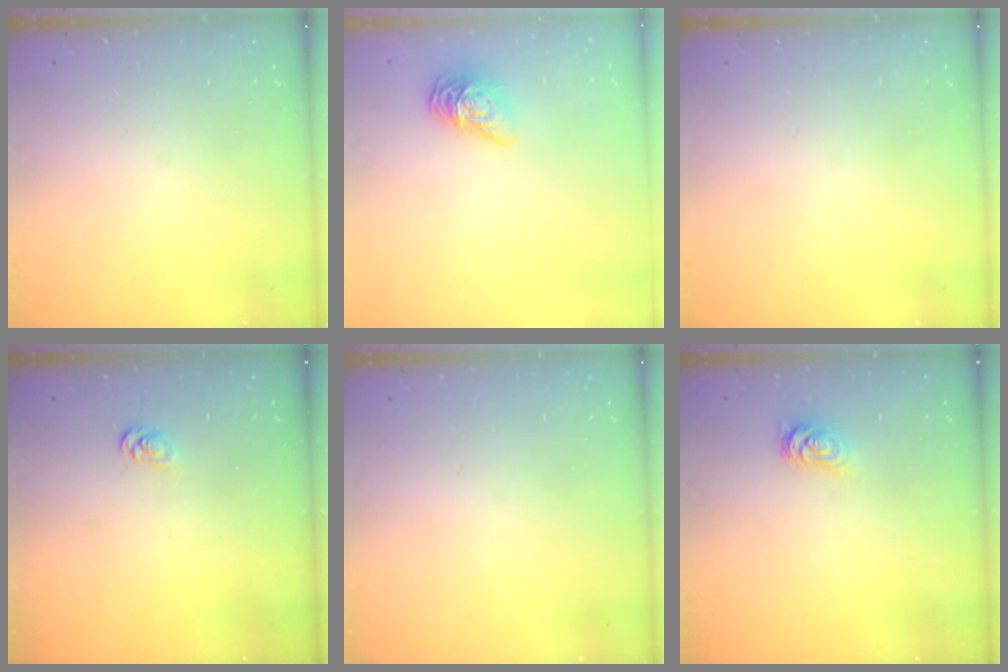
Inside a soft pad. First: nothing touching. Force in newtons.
{"total": 10.6, "press": 10.6, "slide": 1.0}
{"total": 0.0}
{"total": 2.5, "press": 2.5, "slide": 0.3}
{"total": 0.0}
{"total": 2.8, "press": 2.8, "slide": 0.4}